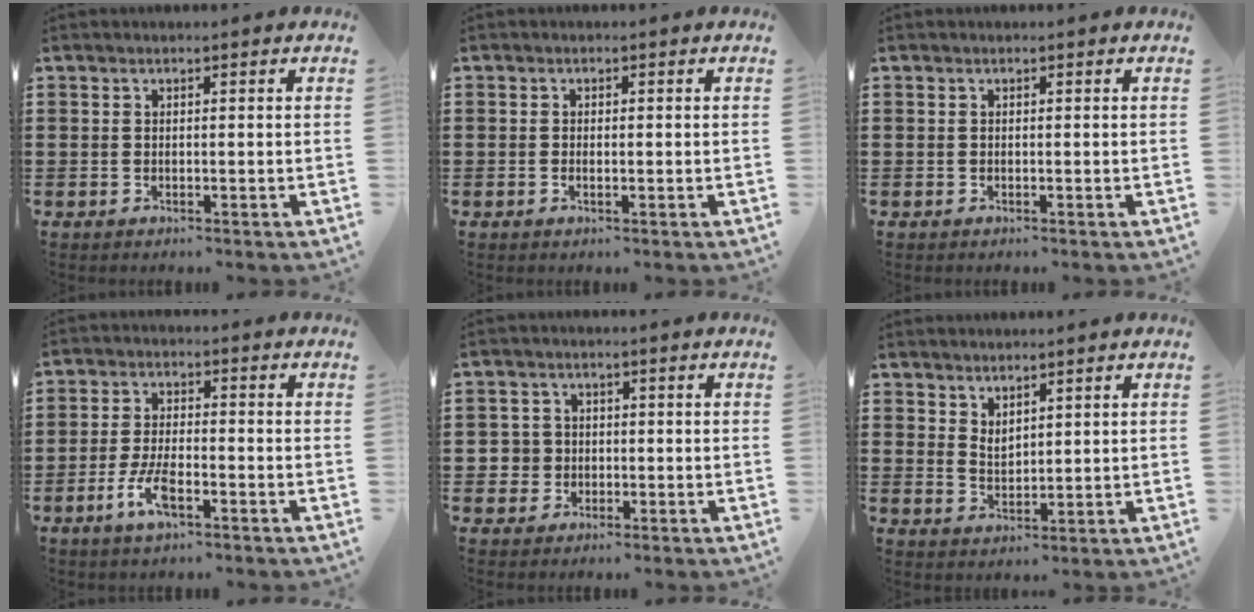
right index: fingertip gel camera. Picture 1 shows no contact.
{"total": 0.9, "force": [-0.1, 0.4, 0.8], "torque": [-0.016, 0.000, -0.002]}
{"total": 0.0}
{"total": 5.7, "force": [-2.8, 2.1, 4.5], "torque": [-0.107, -0.005, -0.057]}
{"total": 3.1, "force": [-0.7, 3.0, 0.8], "torque": [-0.038, 0.002, -0.019]}
{"total": 2.3, "force": [2.2, 0.8, 0.3], "torque": [-0.011, 0.001, 0.041]}